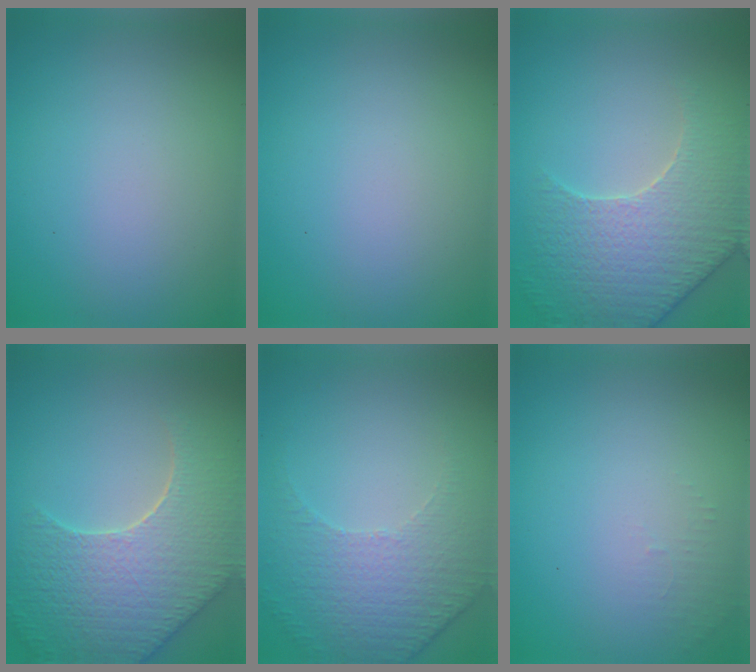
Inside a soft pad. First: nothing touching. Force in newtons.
{"total": 0.0}
{"total": 5.7, "press": 5.2, "slide": 2.1}
{"total": 9.2, "press": 6.4, "slide": 6.6}
{"total": 5.0, "press": 3.3, "slide": 3.8}
{"total": 1.0, "press": 0.9, "slide": 0.3}